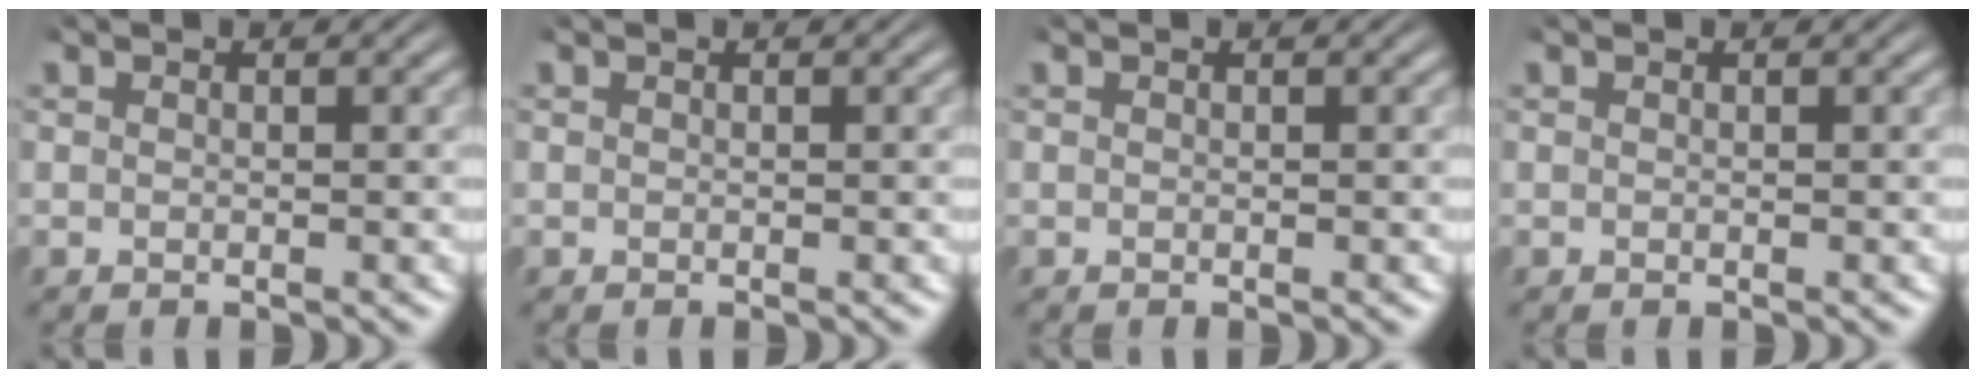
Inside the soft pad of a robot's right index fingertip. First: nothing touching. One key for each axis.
{"total": 0.0}
{"total": 0.0}
{"total": 0.0}